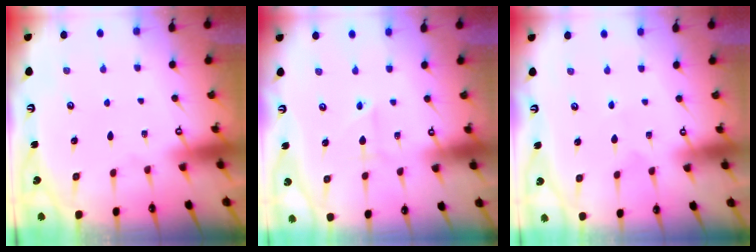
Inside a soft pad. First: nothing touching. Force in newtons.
{"total": 2.2, "press": 2.2, "slide": 0.3}
{"total": 2.7, "press": 2.7, "slide": 0.2}